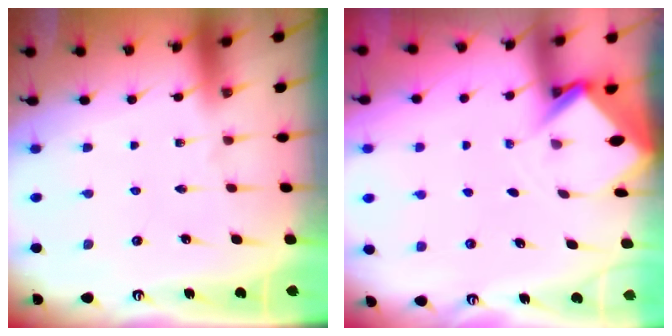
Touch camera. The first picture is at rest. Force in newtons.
{"total": 3.6, "press": 3.6, "slide": 0.2}